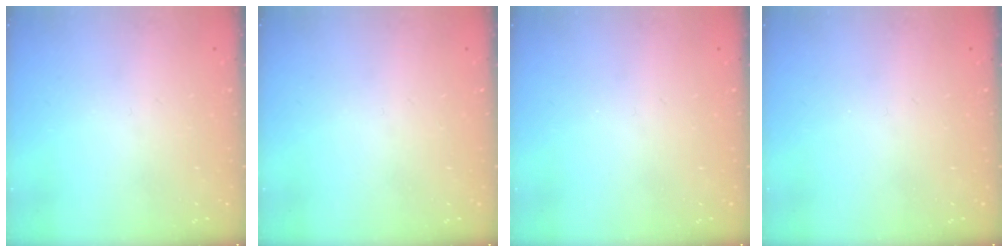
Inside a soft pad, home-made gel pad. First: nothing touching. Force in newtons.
{"total": 0.0}
{"total": 0.0}
{"total": 0.0}